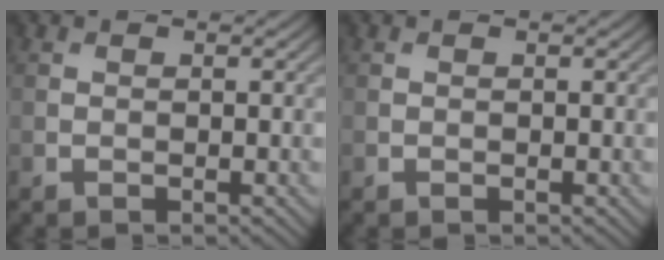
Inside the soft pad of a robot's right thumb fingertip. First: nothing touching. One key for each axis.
{"total": 0.0}